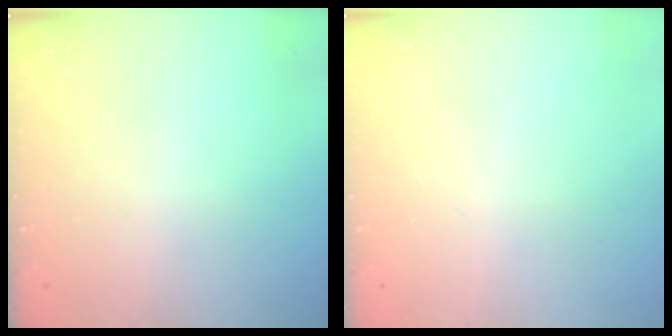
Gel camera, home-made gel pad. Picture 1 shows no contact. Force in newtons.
{"total": 0.0}